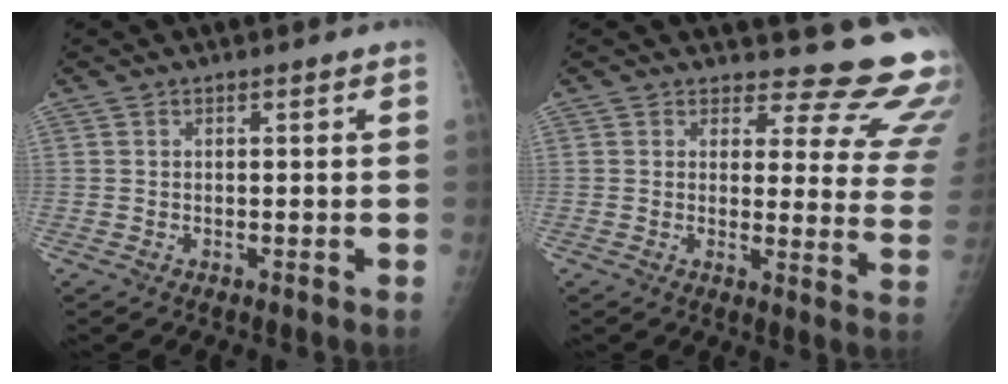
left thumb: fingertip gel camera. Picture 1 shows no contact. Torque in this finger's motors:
{"motor_torque": [0.29, 0.33, -0.11, -0.13, 0.06]}